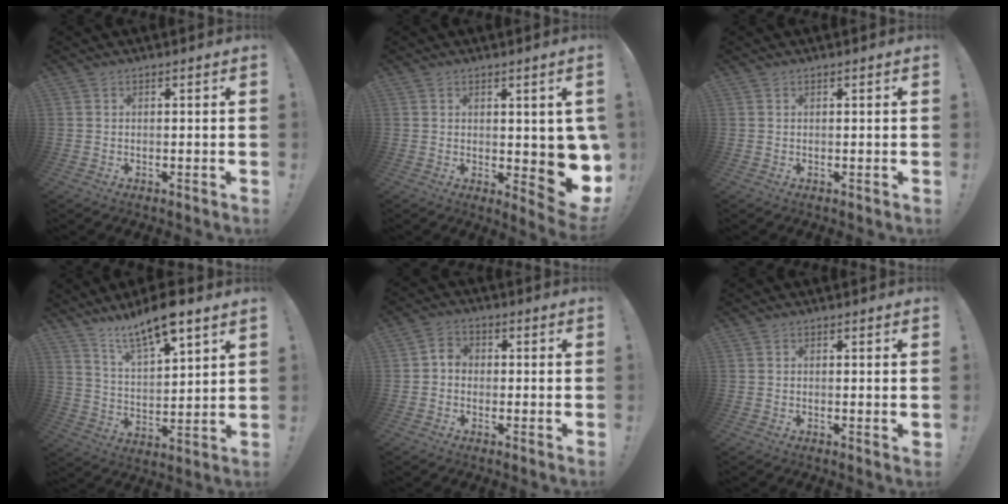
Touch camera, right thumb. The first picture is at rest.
{"total": 7.2, "force": [0.1, 3.8, 6.1], "torque": [-0.051, -0.020, 0.016]}
{"total": 0.0}
{"total": 12.3, "force": [9.9, 2.4, 6.9], "torque": [-0.130, -0.065, 0.170]}
{"total": 4.1, "force": [-1.0, 3.4, 2.0], "torque": [-0.037, 0.019, -0.015]}
{"total": 1.0, "force": [0.4, 0.0, 0.9], "torque": [-0.002, -0.007, 0.004]}